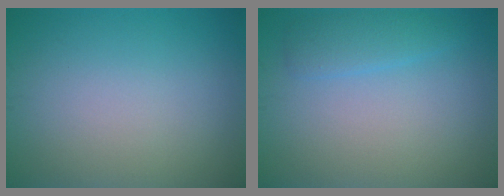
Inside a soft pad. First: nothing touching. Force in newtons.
{"total": 1.9, "press": 1.9, "slide": 0.2}